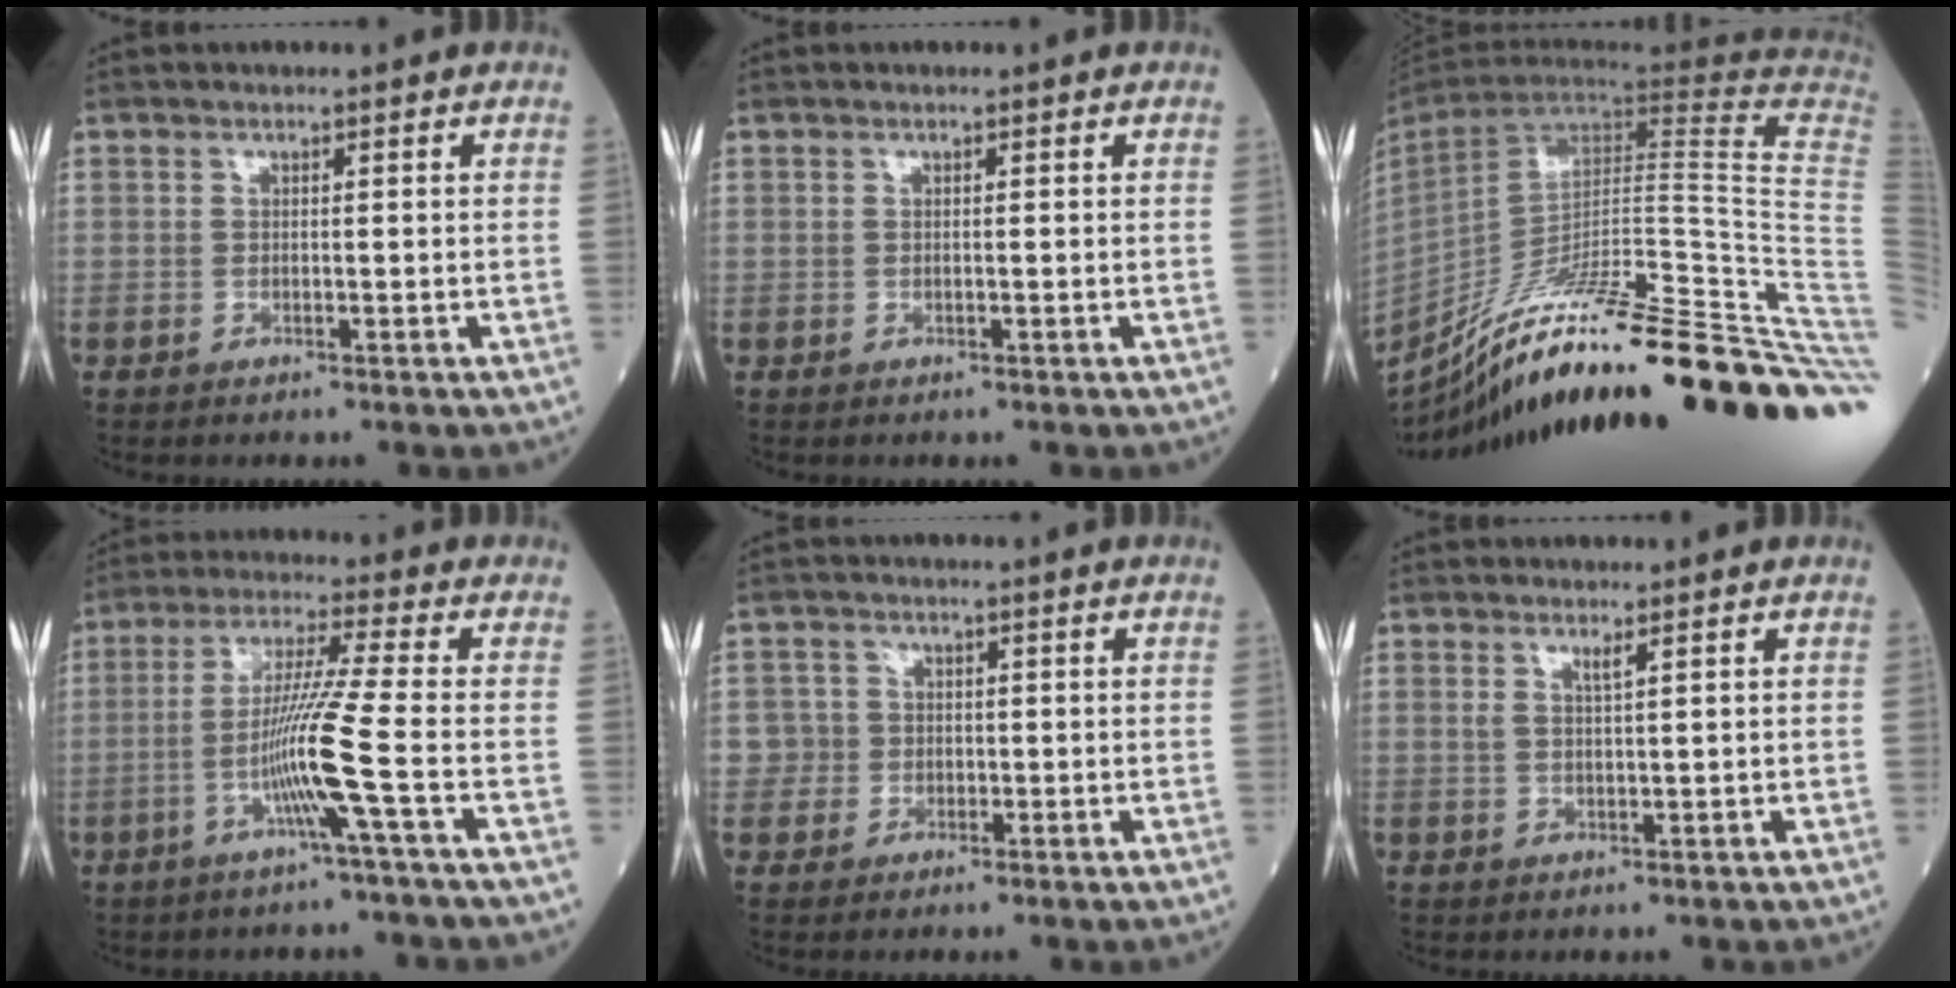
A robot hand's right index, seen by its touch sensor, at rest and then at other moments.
{"total": 0.0}
{"total": 36.5, "force": [-24.9, -1.2, 26.6], "torque": [-0.242, -0.041, -0.365]}
{"total": 9.2, "force": [-2.8, -2.3, 8.4], "torque": [-0.165, -0.007, -0.058]}
{"total": 3.0, "force": [-0.6, 2.9, 0.8], "torque": [-0.006, 0.011, -0.017]}
{"total": 1.3, "force": [0.9, -0.1, 1.0], "torque": [-0.020, -0.004, 0.017]}